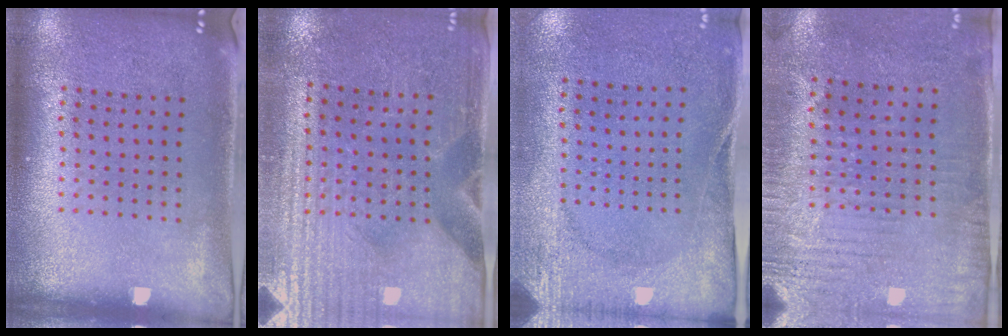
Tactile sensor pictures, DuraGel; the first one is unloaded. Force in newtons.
{"total": 3.6, "press": 3.4, "slide": 1.4}
{"total": 2.7, "press": 2.1, "slide": 1.7}
{"total": 3.0, "press": 2.5, "slide": 1.6}